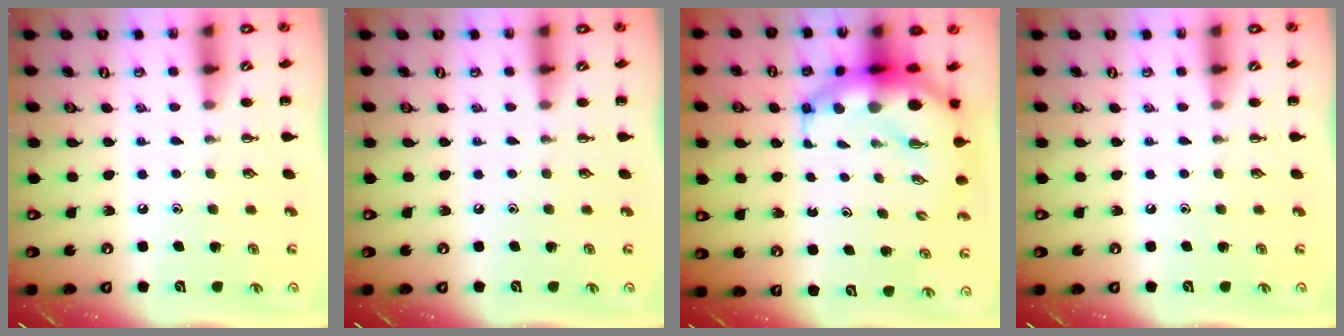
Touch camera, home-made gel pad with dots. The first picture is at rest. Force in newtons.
{"total": 0.0}
{"total": 10.7, "press": 10.3, "slide": 2.7}
{"total": 0.0}